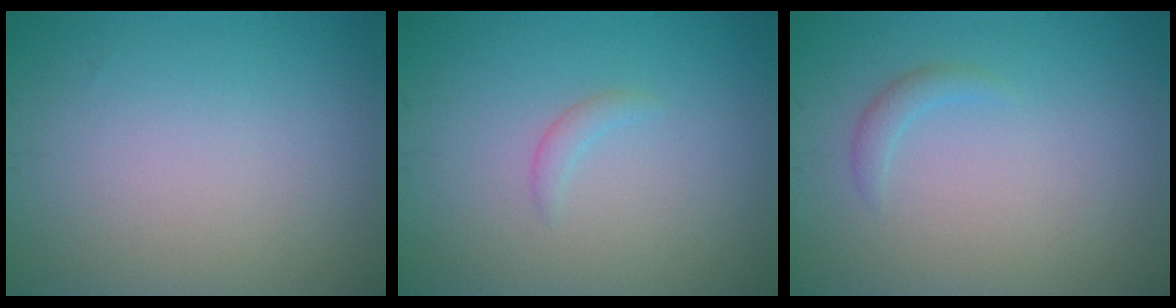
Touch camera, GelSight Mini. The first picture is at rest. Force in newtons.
{"total": 0.9, "press": 0.9, "slide": 0.1}
{"total": 1.1, "press": 1.1, "slide": 0.1}